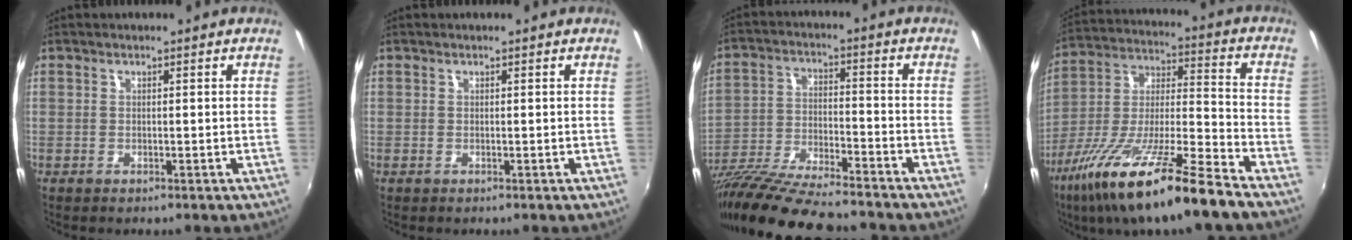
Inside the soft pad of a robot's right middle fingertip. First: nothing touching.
{"total": 0.0}
{"total": 18.5, "force": [-15.8, 2.6, 9.3], "torque": [-0.186, -0.038, -0.273]}
{"total": 21.3, "force": [-14.2, 1.9, 15.8], "torque": [-0.288, -0.034, -0.254]}